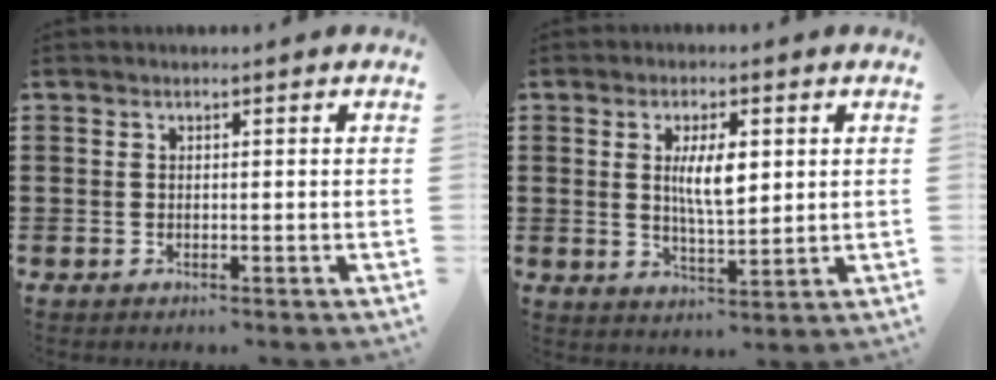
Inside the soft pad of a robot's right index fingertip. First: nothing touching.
{"total": 6.4, "force": [1.4, 2.0, 5.9], "torque": [-0.108, 0.003, 0.020]}